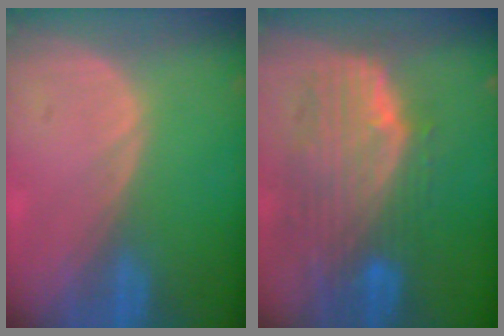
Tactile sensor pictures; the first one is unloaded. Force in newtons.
{"total": 10.4, "press": 9.1, "slide": 5.0}